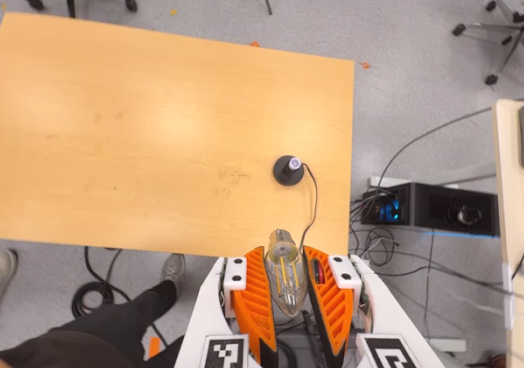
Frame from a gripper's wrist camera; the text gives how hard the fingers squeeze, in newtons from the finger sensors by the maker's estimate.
{"total": 12.6, "left": 13.9, "right": 11.3}